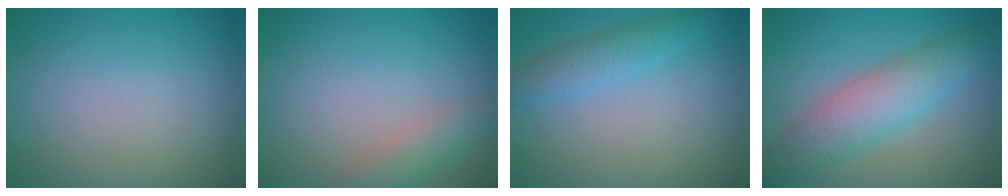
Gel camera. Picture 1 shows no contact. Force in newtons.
{"total": 2.5, "press": 2.5, "slide": 0.2}
{"total": 2.7, "press": 2.7, "slide": 0.1}
{"total": 6.2, "press": 6.2, "slide": 0.1}